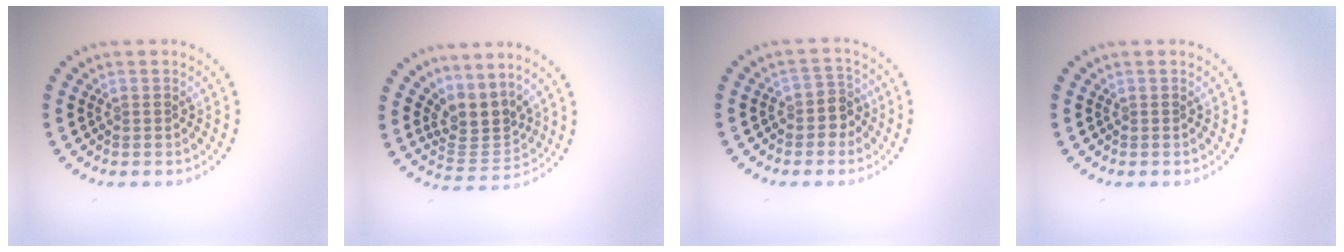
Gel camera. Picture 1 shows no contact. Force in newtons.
{"total": 3.4, "press": 2.5, "slide": 2.3}
{"total": 2.0, "press": 1.7, "slide": 1.1}
{"total": 0.0}